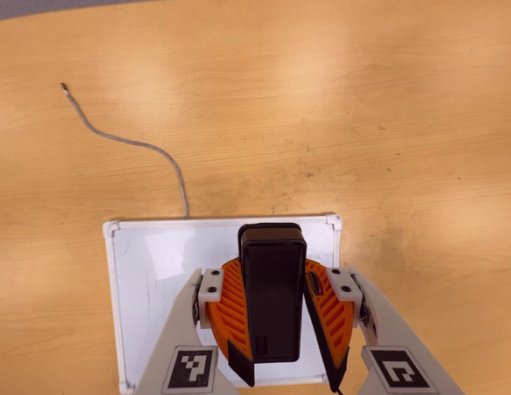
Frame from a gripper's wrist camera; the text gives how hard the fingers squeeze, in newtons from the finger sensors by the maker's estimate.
{"total": 9.3, "left": 8.9, "right": 9.6}